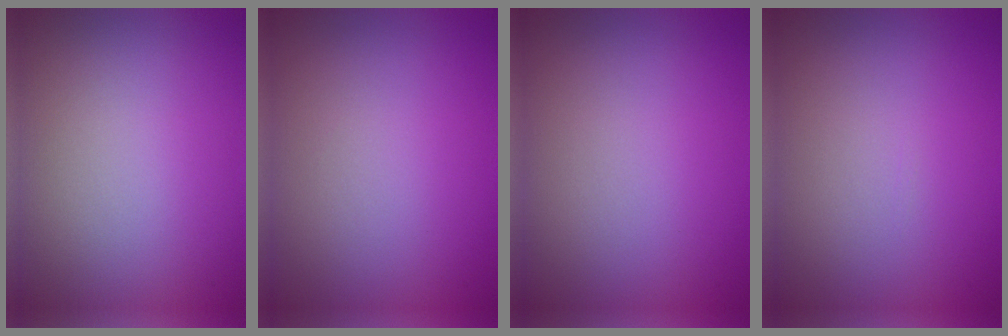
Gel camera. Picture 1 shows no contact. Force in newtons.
{"total": 0.0}
{"total": 0.0}
{"total": 0.0}